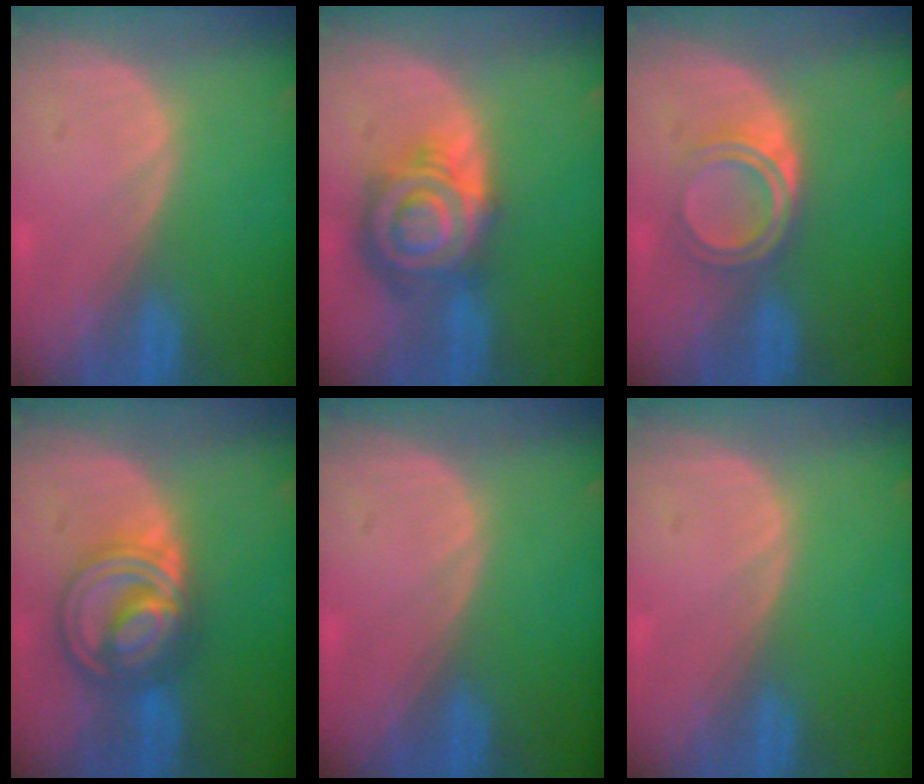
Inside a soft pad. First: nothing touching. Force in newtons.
{"total": 9.3, "press": 9.2, "slide": 0.6}
{"total": 5.2, "press": 4.5, "slide": 2.7}
{"total": 8.3, "press": 8.3, "slide": 0.6}
{"total": 0.0}
{"total": 0.0}